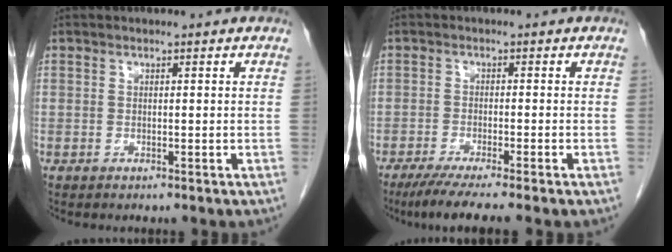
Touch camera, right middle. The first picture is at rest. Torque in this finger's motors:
{"motor_torque": [1.13, -0.94, 0.13, 0.05]}